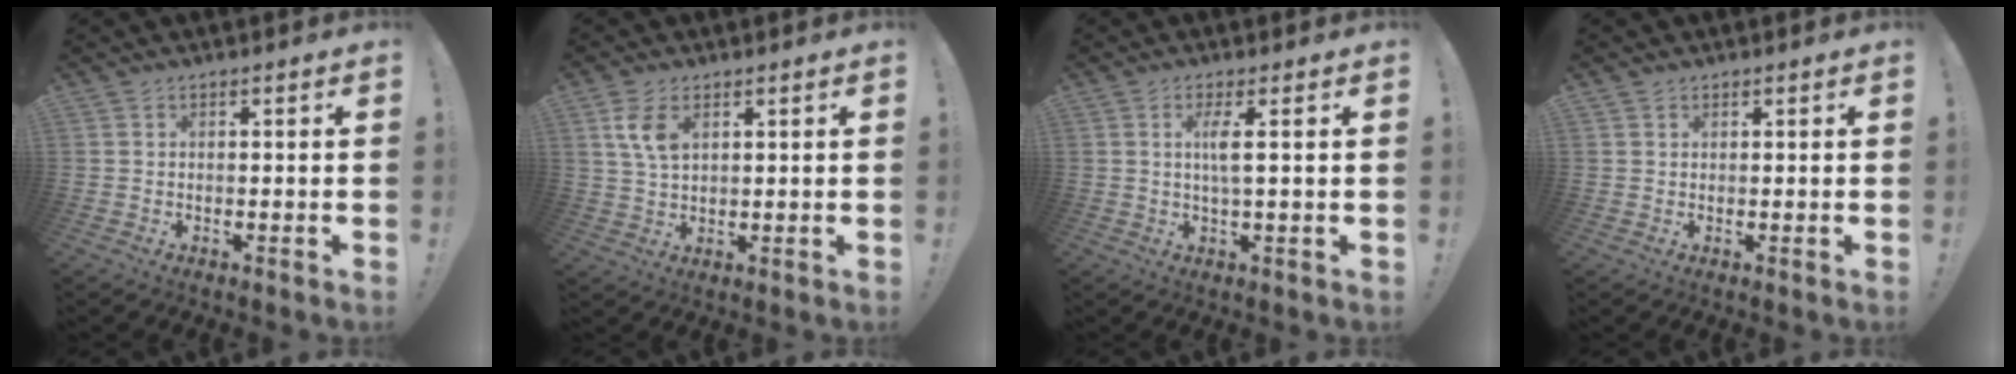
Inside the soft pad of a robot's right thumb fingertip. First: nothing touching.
{"total": 7.1, "force": [3.2, 3.7, 5.1], "torque": [-0.096, -0.010, 0.057]}
{"total": 4.5, "force": [1.0, 0.2, 4.4], "torque": [-0.081, -0.007, 0.010]}
{"total": 1.1, "force": [0.8, 0.6, 0.2], "torque": [0.003, -0.004, 0.015]}